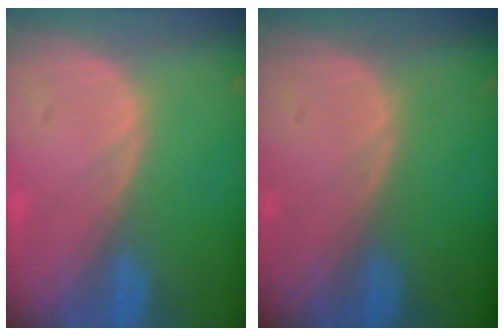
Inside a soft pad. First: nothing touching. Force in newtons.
{"total": 0.0}